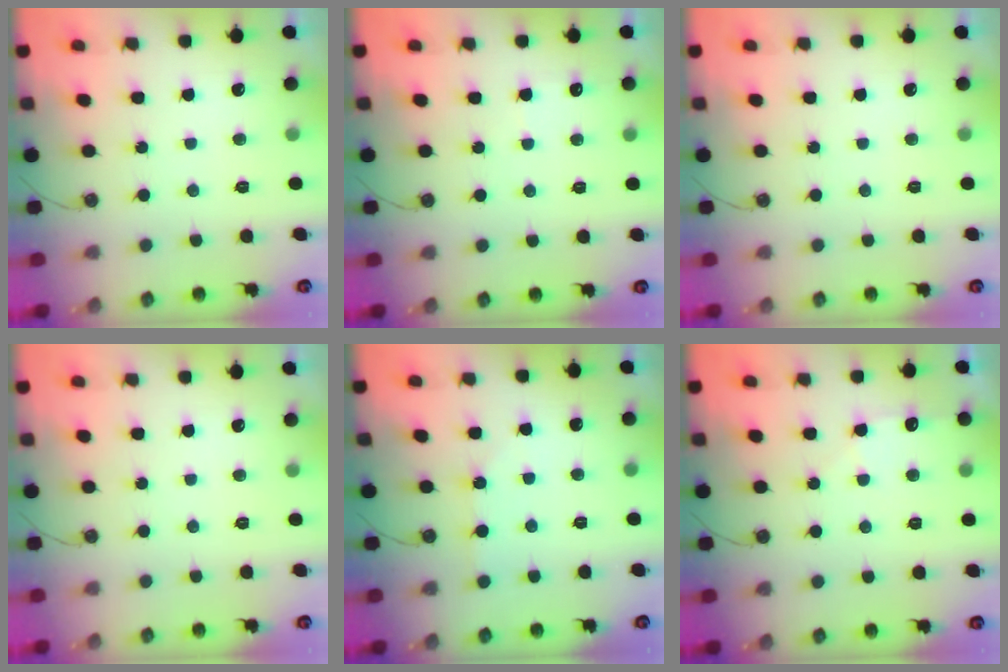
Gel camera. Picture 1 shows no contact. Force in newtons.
{"total": 3.3, "press": 3.3, "slide": 0.4}
{"total": 0.0}
{"total": 0.0}
{"total": 2.9, "press": 2.8, "slide": 0.5}
{"total": 5.5, "press": 5.5, "slide": 0.6}